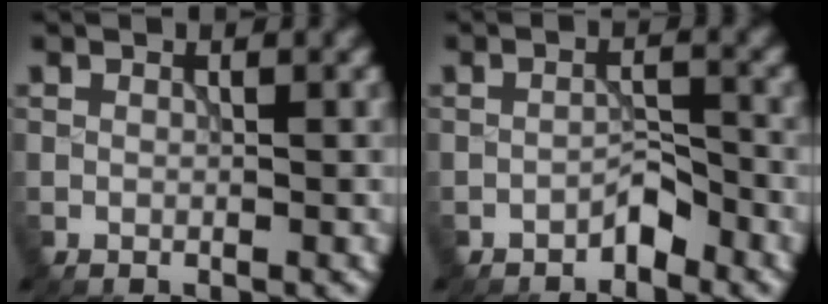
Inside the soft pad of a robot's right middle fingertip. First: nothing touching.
{"total": 1.8, "force": [-1.5, 0.5, 0.8], "torque": [-0.010, 0.008, -0.029]}